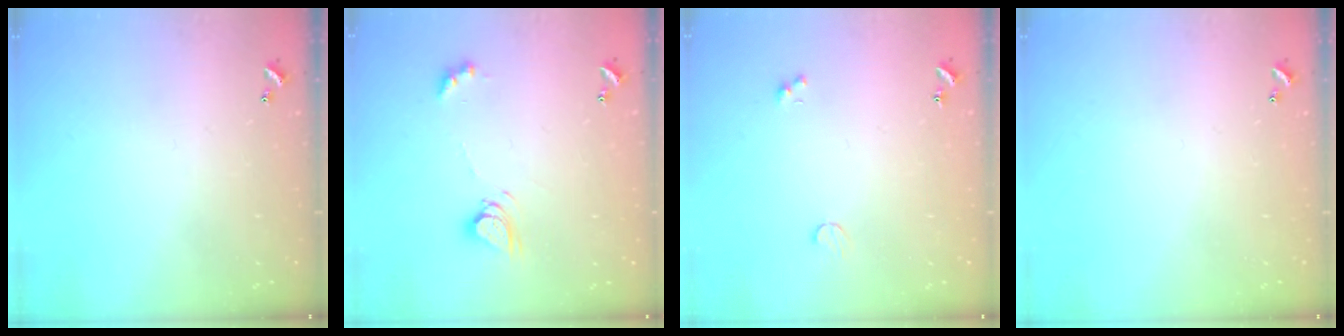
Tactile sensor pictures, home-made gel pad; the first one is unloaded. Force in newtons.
{"total": 7.4, "press": 7.4, "slide": 0.9}
{"total": 1.1, "press": 1.0, "slide": 0.6}
{"total": 0.0}